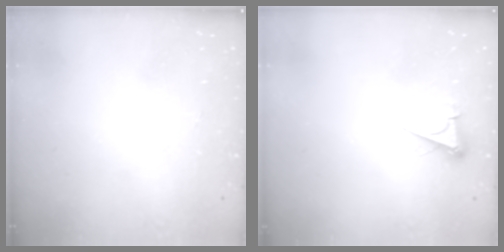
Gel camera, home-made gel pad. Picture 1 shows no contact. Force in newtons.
{"total": 4.0, "press": 4.0, "slide": 0.6}